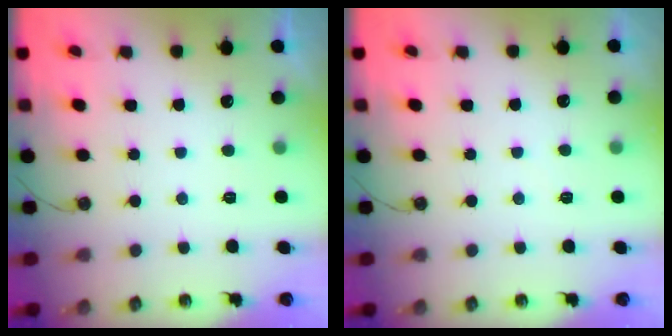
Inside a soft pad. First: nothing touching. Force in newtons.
{"total": 2.9, "press": 2.9, "slide": 0.4}